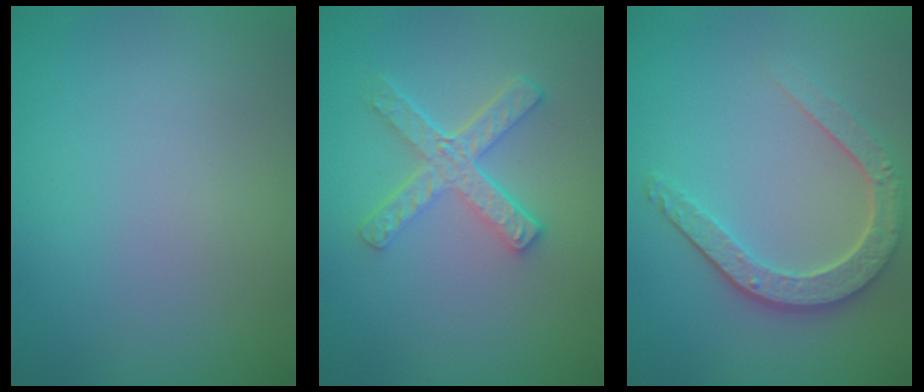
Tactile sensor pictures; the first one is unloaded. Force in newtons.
{"total": 4.1, "press": 3.1, "slide": 2.8}
{"total": 4.2, "press": 3.4, "slide": 2.5}